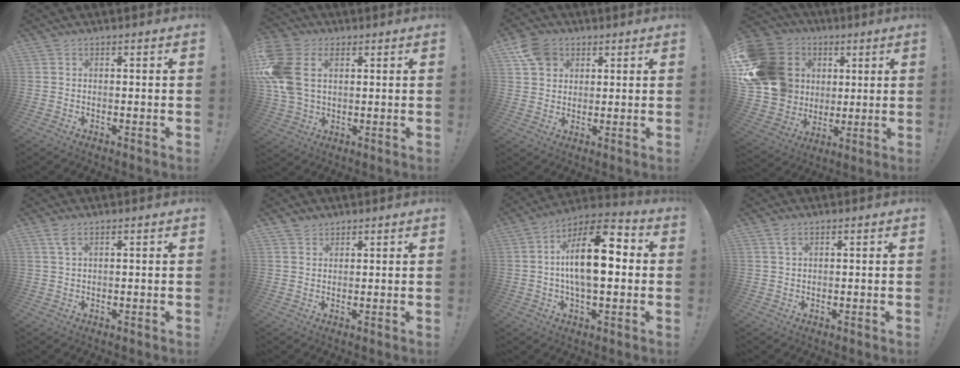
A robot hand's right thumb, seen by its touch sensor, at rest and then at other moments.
{"total": 14.3, "force": [3.8, 9.9, 9.6], "torque": [-0.196, -0.012, 0.073]}
{"total": 8.3, "force": [4.3, 6.4, 3.0], "torque": [-0.041, -0.016, 0.086]}
{"total": 21.1, "force": [4.5, 18.2, 9.7], "torque": [-0.180, -0.010, 0.126]}
{"total": 2.8, "force": [1.4, 0.9, 2.3], "torque": [-0.044, -0.001, 0.025]}
{"total": 2.4, "force": [2.0, 1.4, 0.3], "torque": [0.000, -0.011, 0.036]}
{"total": 17.4, "force": [1.2, 7.7, 15.5], "torque": [-0.266, 0.004, 0.007]}
{"total": 2.2, "force": [1.3, 0.9, 1.5], "torque": [-0.020, -0.005, 0.020]}